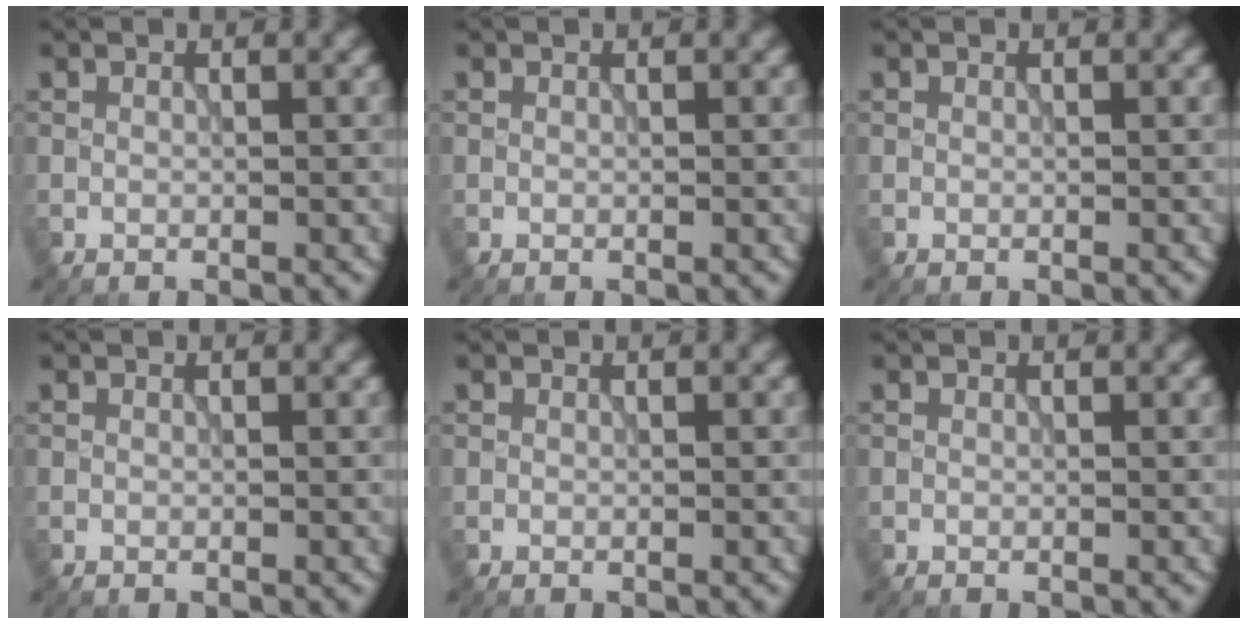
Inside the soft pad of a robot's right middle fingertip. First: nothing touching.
{"total": 0.0}
{"total": 0.0}
{"total": 0.0}
{"total": 0.0}
{"total": 0.0}